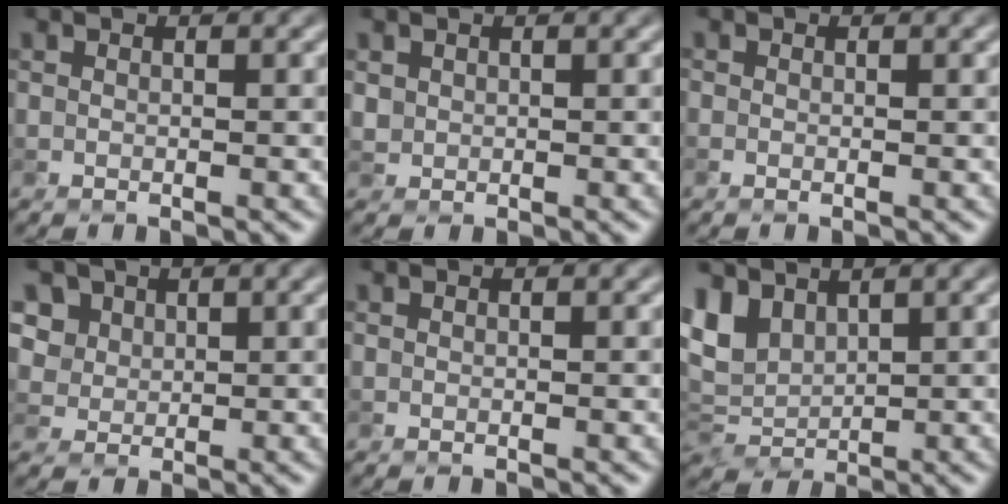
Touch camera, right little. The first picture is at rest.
{"total": 0.8, "force": [0.3, 0.7, 0.1], "torque": [-0.001, -0.004, 0.011]}
{"total": 0.0}
{"total": 6.4, "force": [3.5, 4.8, 2.5], "torque": [-0.061, 0.004, 0.058]}
{"total": 0.0}
{"total": 4.6, "force": [2.4, 3.0, 2.6], "torque": [-0.064, 0.001, 0.045]}